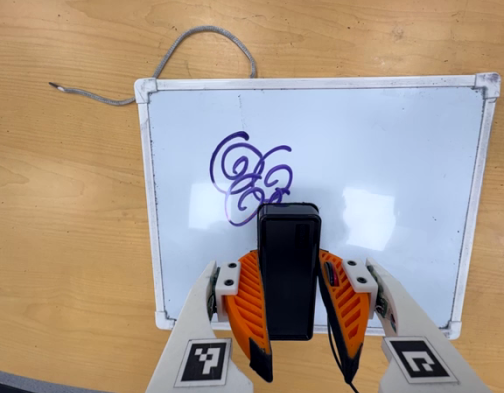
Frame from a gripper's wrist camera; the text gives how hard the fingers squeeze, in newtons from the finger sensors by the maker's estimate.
{"total": 4.6, "left": 3.1, "right": 6.0}